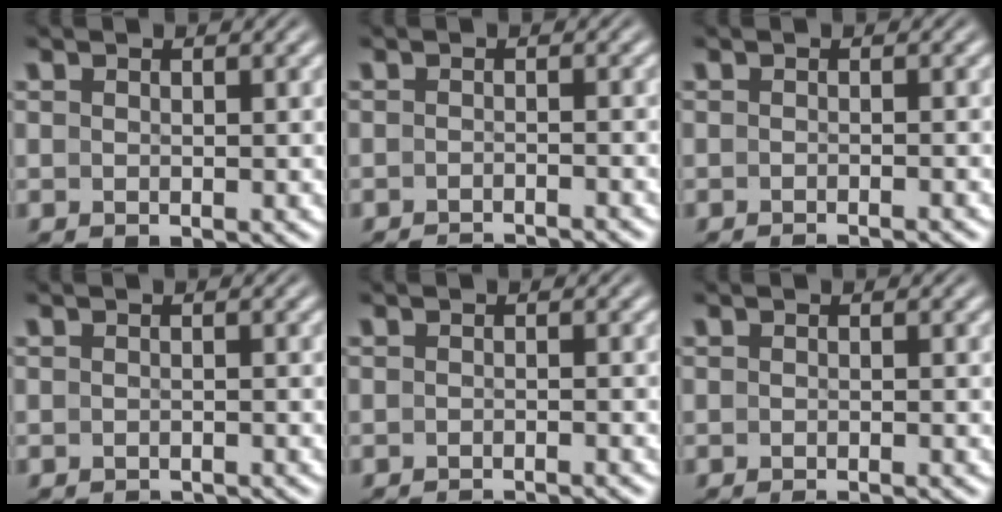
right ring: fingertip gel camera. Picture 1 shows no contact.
{"total": 3.4, "force": [-3.4, 0.0, 0.2], "torque": [-0.002, -0.010, -0.051]}
{"total": 2.2, "force": [-2.1, -0.1, 0.4], "torque": [0.000, -0.001, -0.033]}
{"total": 2.1, "force": [-2.1, 0.0, 0.0], "torque": [-0.002, -0.009, -0.029]}
{"total": 2.9, "force": [-2.9, -0.1, 0.2], "torque": [-0.001, -0.007, -0.042]}
{"total": 2.0, "force": [-1.9, -0.1, 0.4], "torque": [-0.001, 0.001, -0.029]}